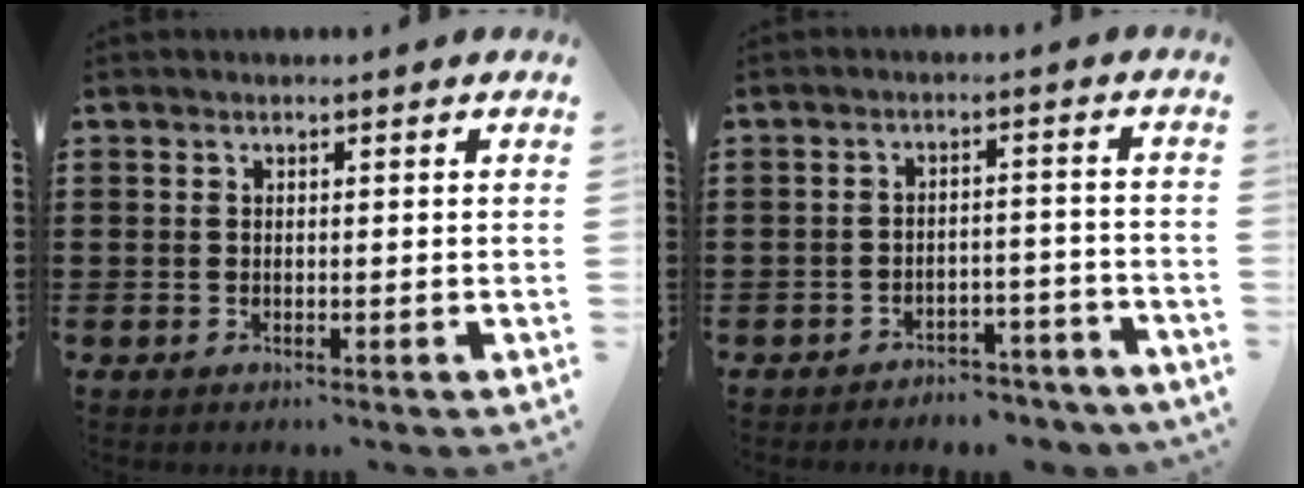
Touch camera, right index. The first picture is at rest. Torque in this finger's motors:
{"motor_torque": [0.02, 0.08, -0.10, -0.21]}